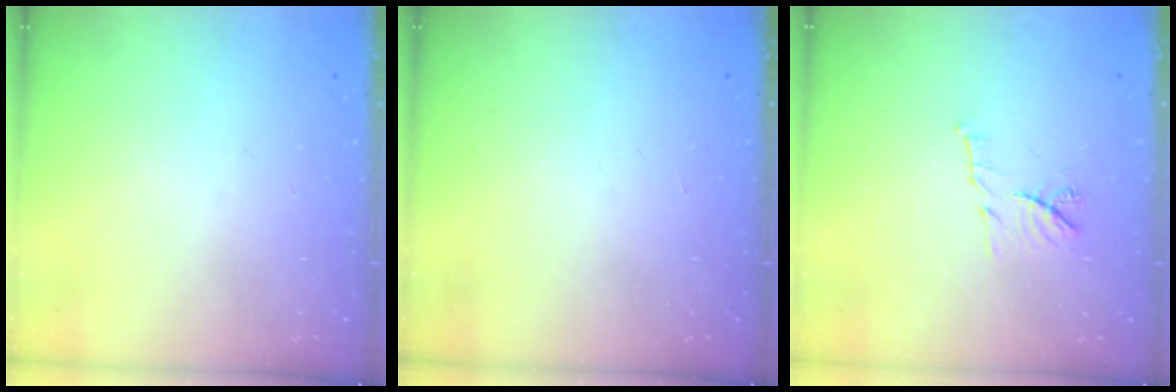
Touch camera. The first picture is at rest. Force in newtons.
{"total": 1.5, "press": 1.5, "slide": 0.1}
{"total": 7.5, "press": 7.5, "slide": 0.7}